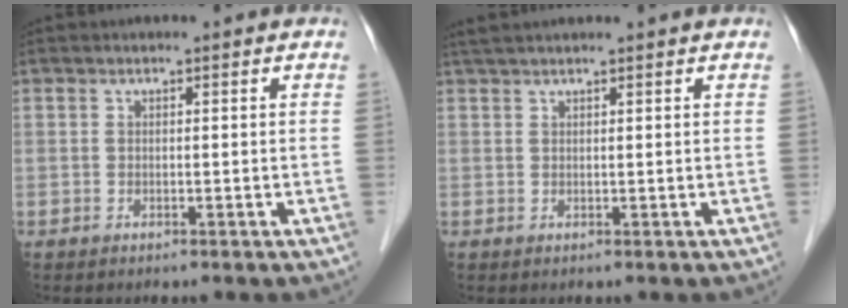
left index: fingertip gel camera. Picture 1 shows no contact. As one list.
[{"total": 5.2, "force": [4.6, 0.0, 2.5], "torque": [-0.036, 0.038, 0.076]}]